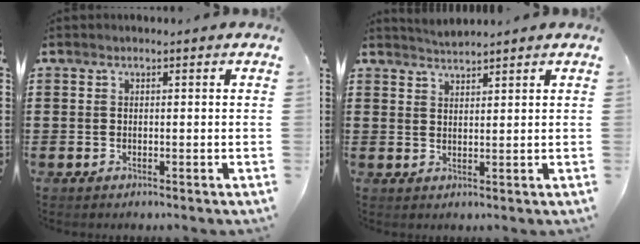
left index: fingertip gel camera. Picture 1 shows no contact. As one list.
[{"total": 2.0, "force": [1.9, -0.2, 0.0], "torque": [-0.005, 0.002, 0.038]}]